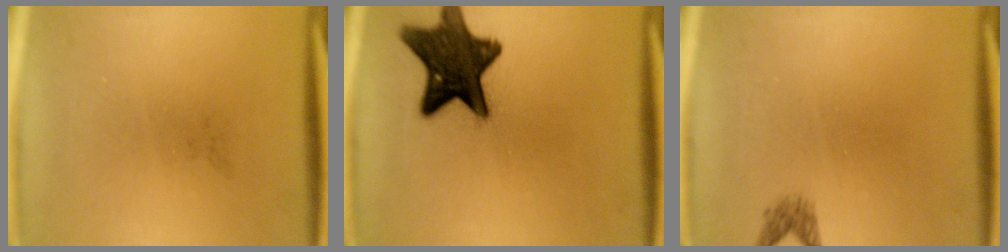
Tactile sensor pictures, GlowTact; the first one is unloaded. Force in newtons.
{"total": 14.2}
{"total": 1.3}